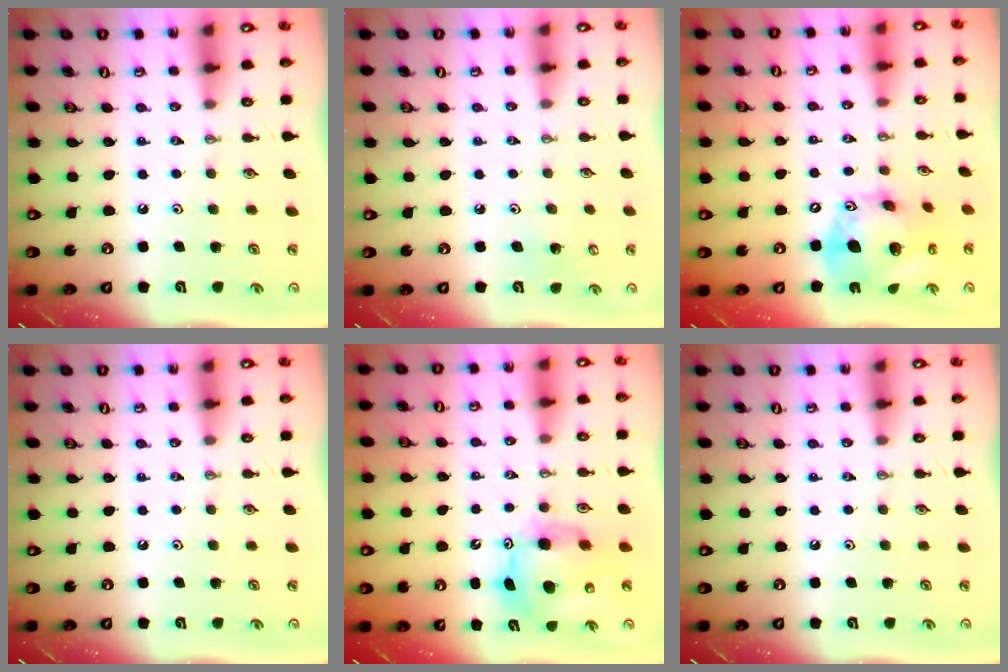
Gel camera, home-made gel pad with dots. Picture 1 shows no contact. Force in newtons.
{"total": 4.4, "press": 4.3, "slide": 0.8}
{"total": 18.8, "press": 18.5, "slide": 3.3}
{"total": 0.0}
{"total": 11.2, "press": 11.2, "slide": 1.2}
{"total": 0.0}